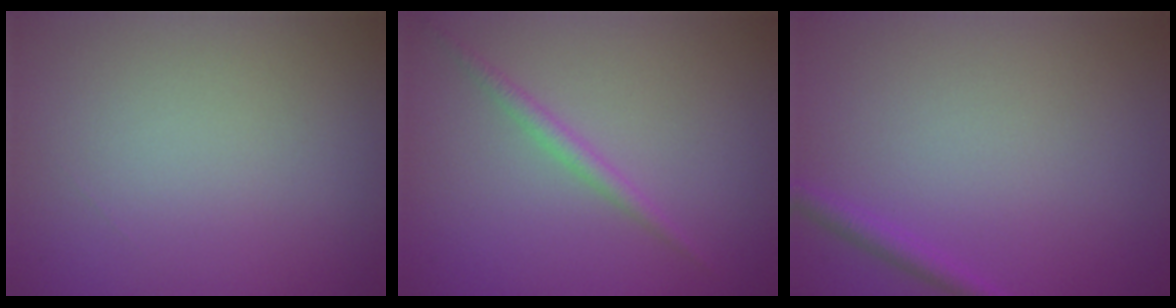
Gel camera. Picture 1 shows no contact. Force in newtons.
{"total": 1.4, "press": 1.4, "slide": 0.1}
{"total": 1.3, "press": 1.3, "slide": 0.1}